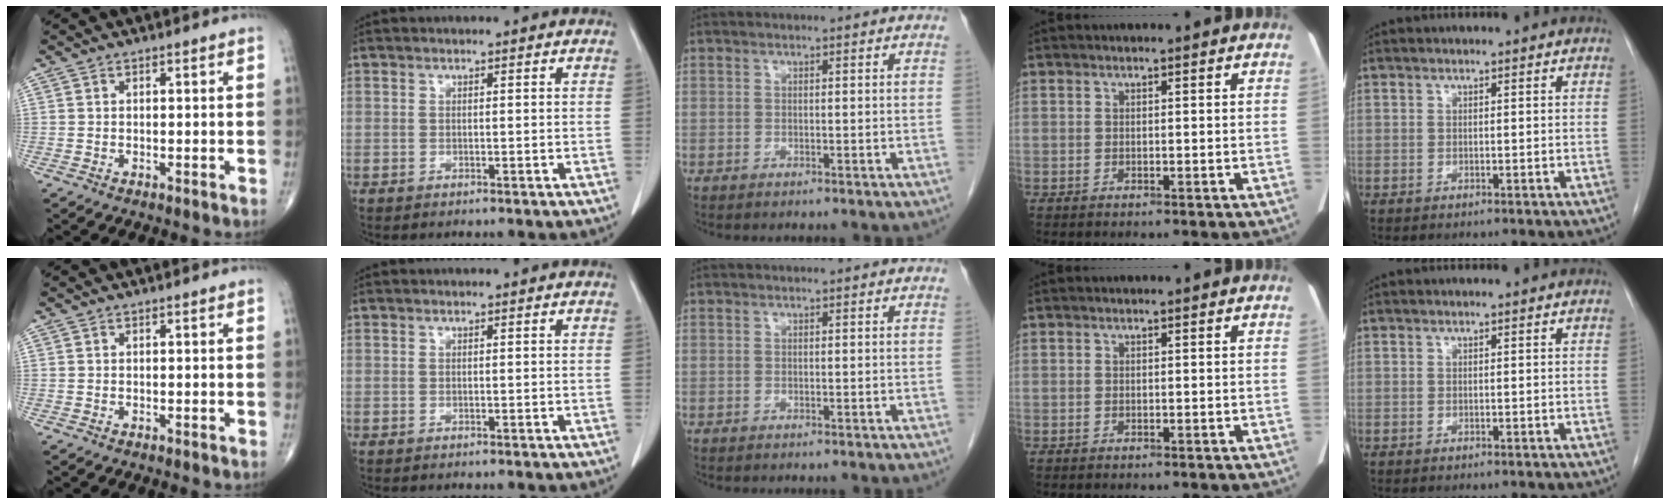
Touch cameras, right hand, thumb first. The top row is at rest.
{}